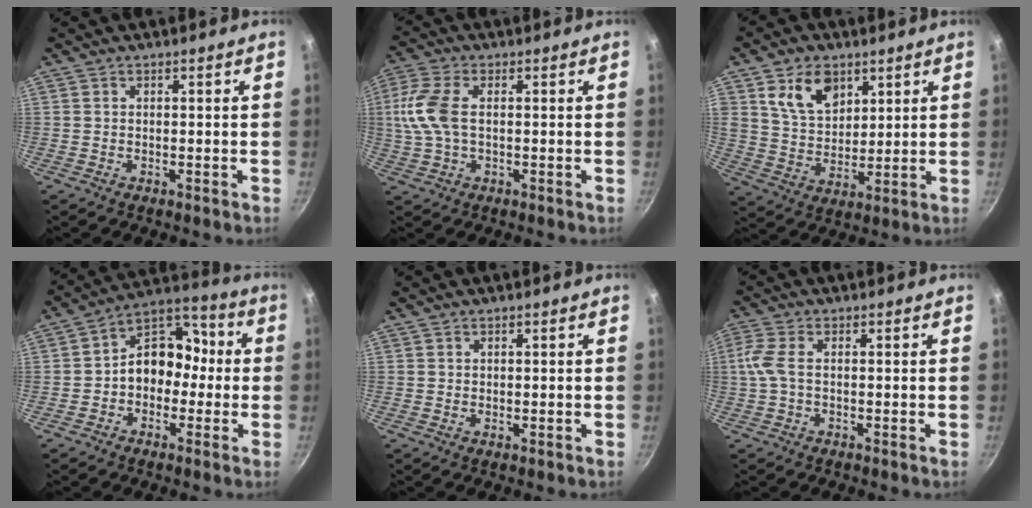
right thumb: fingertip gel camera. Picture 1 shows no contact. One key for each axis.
{"total": 9.2, "fx": 0.6, "fy": 5.0, "fz": 7.7, "tx": -0.170, "ty": 0.014, "tz": 0.005}
{"total": 10.9, "fx": 5.2, "fy": 7.4, "fz": 6.1, "tx": -0.081, "ty": -0.025, "tz": 0.099}
{"total": 14.3, "fx": -1.5, "fy": 11.9, "fz": 7.8, "tx": -0.057, "ty": 0.061, "tz": -0.040}
{"total": 0.0}
{"total": 4.5, "fx": -0.2, "fy": 2.1, "fz": 4.0, "tx": -0.107, "ty": 0.012, "tz": -0.011}